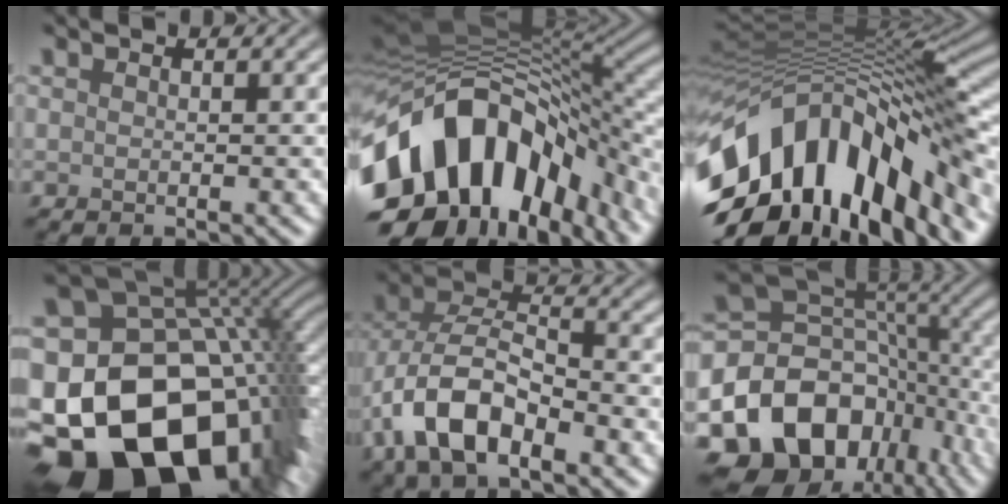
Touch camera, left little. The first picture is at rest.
{"total": 16.5, "force": [-6.3, 10.3, 11.2], "torque": [-0.208, -0.011, -0.097]}
{"total": 16.5, "force": [-6.8, 8.9, 12.2], "torque": [-0.213, 0.002, -0.118]}
{"total": 21.8, "force": [-7.0, 14.9, 14.4], "torque": [-0.279, -0.035, -0.091]}
{"total": 8.8, "force": [-3.7, 4.7, 6.5], "torque": [-0.127, 0.008, -0.078]}
{"total": 15.2, "force": [-7.1, 11.0, 7.6], "torque": [-0.156, 0.002, -0.119]}